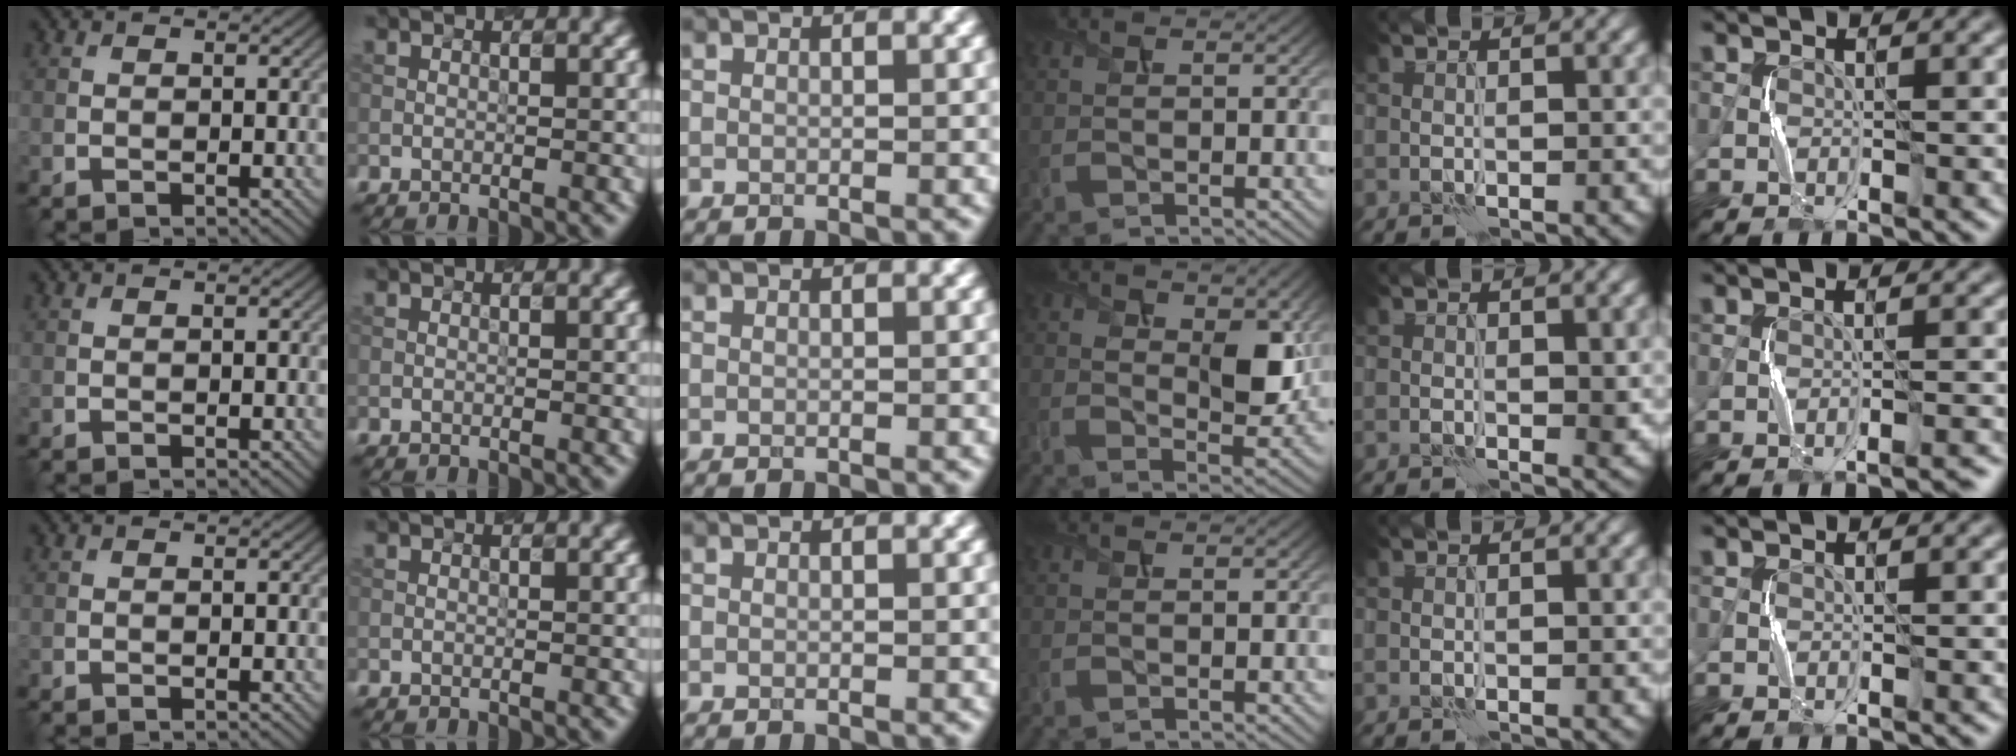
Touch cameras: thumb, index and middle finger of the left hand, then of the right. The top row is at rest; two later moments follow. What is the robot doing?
{"motion": "squeeze", "object": "stress ball aka squeeze ball"}